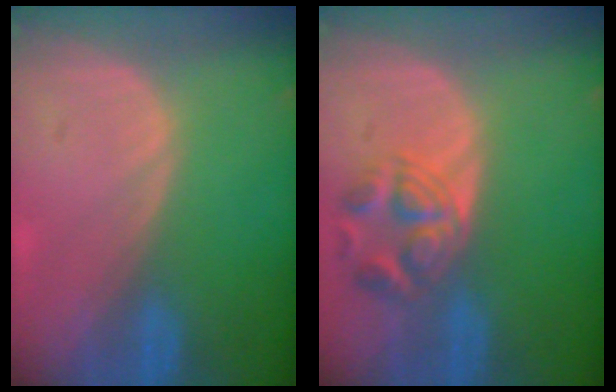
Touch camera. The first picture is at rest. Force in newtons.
{"total": 5.4, "press": 5.4, "slide": 0.5}